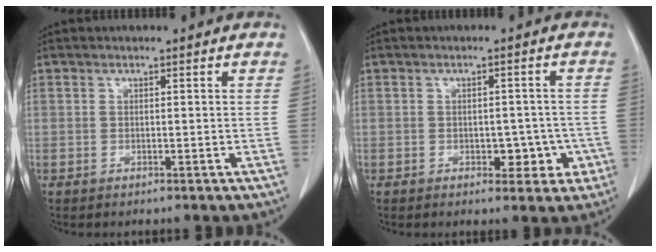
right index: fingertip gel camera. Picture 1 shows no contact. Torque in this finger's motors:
{"motor_torque": [0.07, 0.07, 0.04, 0.03]}